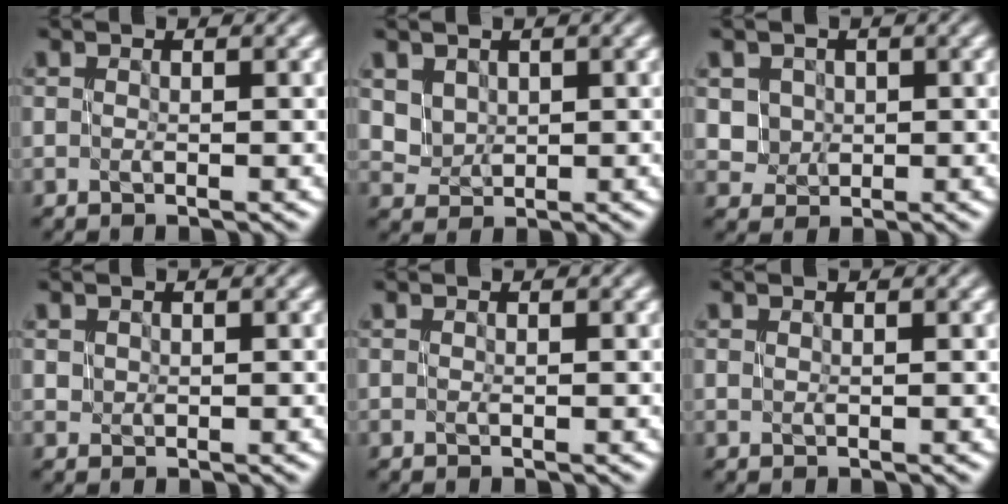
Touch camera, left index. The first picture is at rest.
{"total": 1.9, "force": [1.5, 1.2, -0.4], "torque": [0.006, 0.000, 0.034]}
{"total": 1.7, "force": [0.9, 1.4, -0.4], "torque": [0.011, 0.002, 0.018]}
{"total": 0.7, "force": [0.3, 0.6, -0.2], "torque": [0.008, 0.004, 0.006]}
{"total": 0.0}
{"total": 0.0}